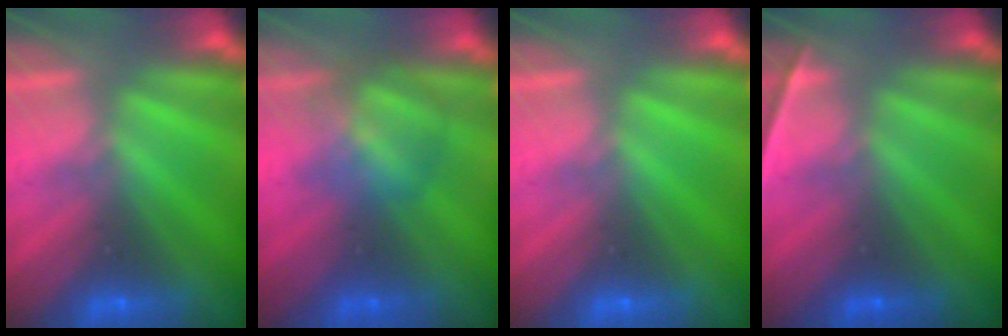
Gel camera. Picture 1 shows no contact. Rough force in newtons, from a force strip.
{"total": 3.0}
{"total": 0.0}
{"total": 2.2}